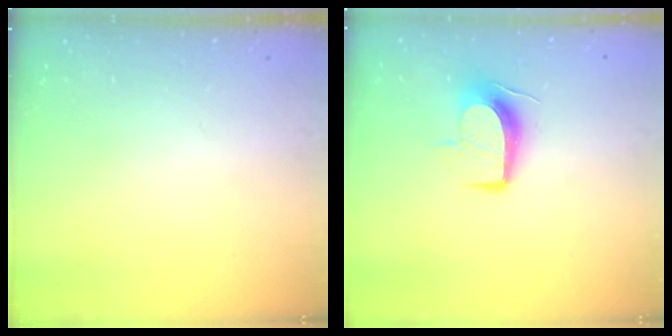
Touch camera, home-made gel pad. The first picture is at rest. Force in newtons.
{"total": 10.5, "press": 10.5, "slide": 0.9}